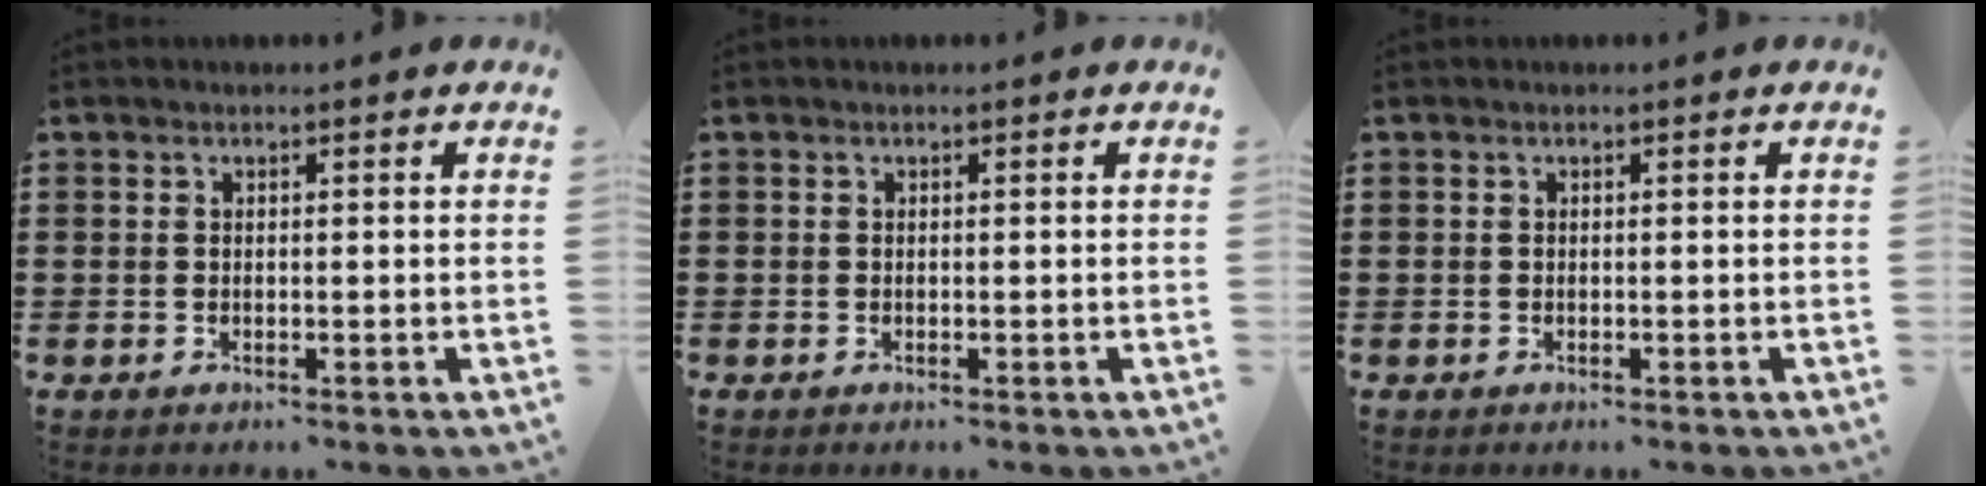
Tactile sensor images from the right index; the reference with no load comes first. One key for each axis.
{"total": 0.0}
{"total": 0.0}